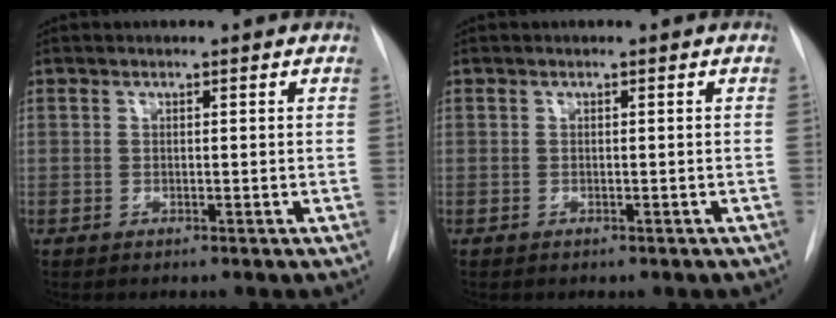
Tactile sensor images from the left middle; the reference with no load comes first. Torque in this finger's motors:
{"motor_torque": [0.97, -1.17, 0.35, 0.06]}